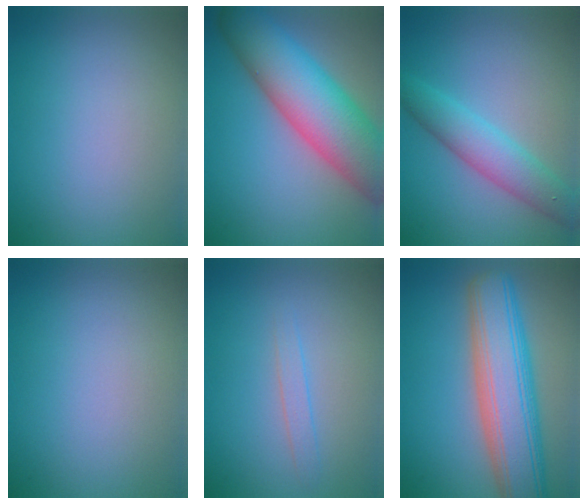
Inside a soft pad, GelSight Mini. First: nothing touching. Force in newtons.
{"total": 12.0, "press": 12.0, "slide": 0.5}
{"total": 4.3, "press": 4.3, "slide": 0.1}
{"total": 0.0}
{"total": 1.2, "press": 1.2, "slide": 0.0}
{"total": 10.0, "press": 10.0, "slide": 0.8}